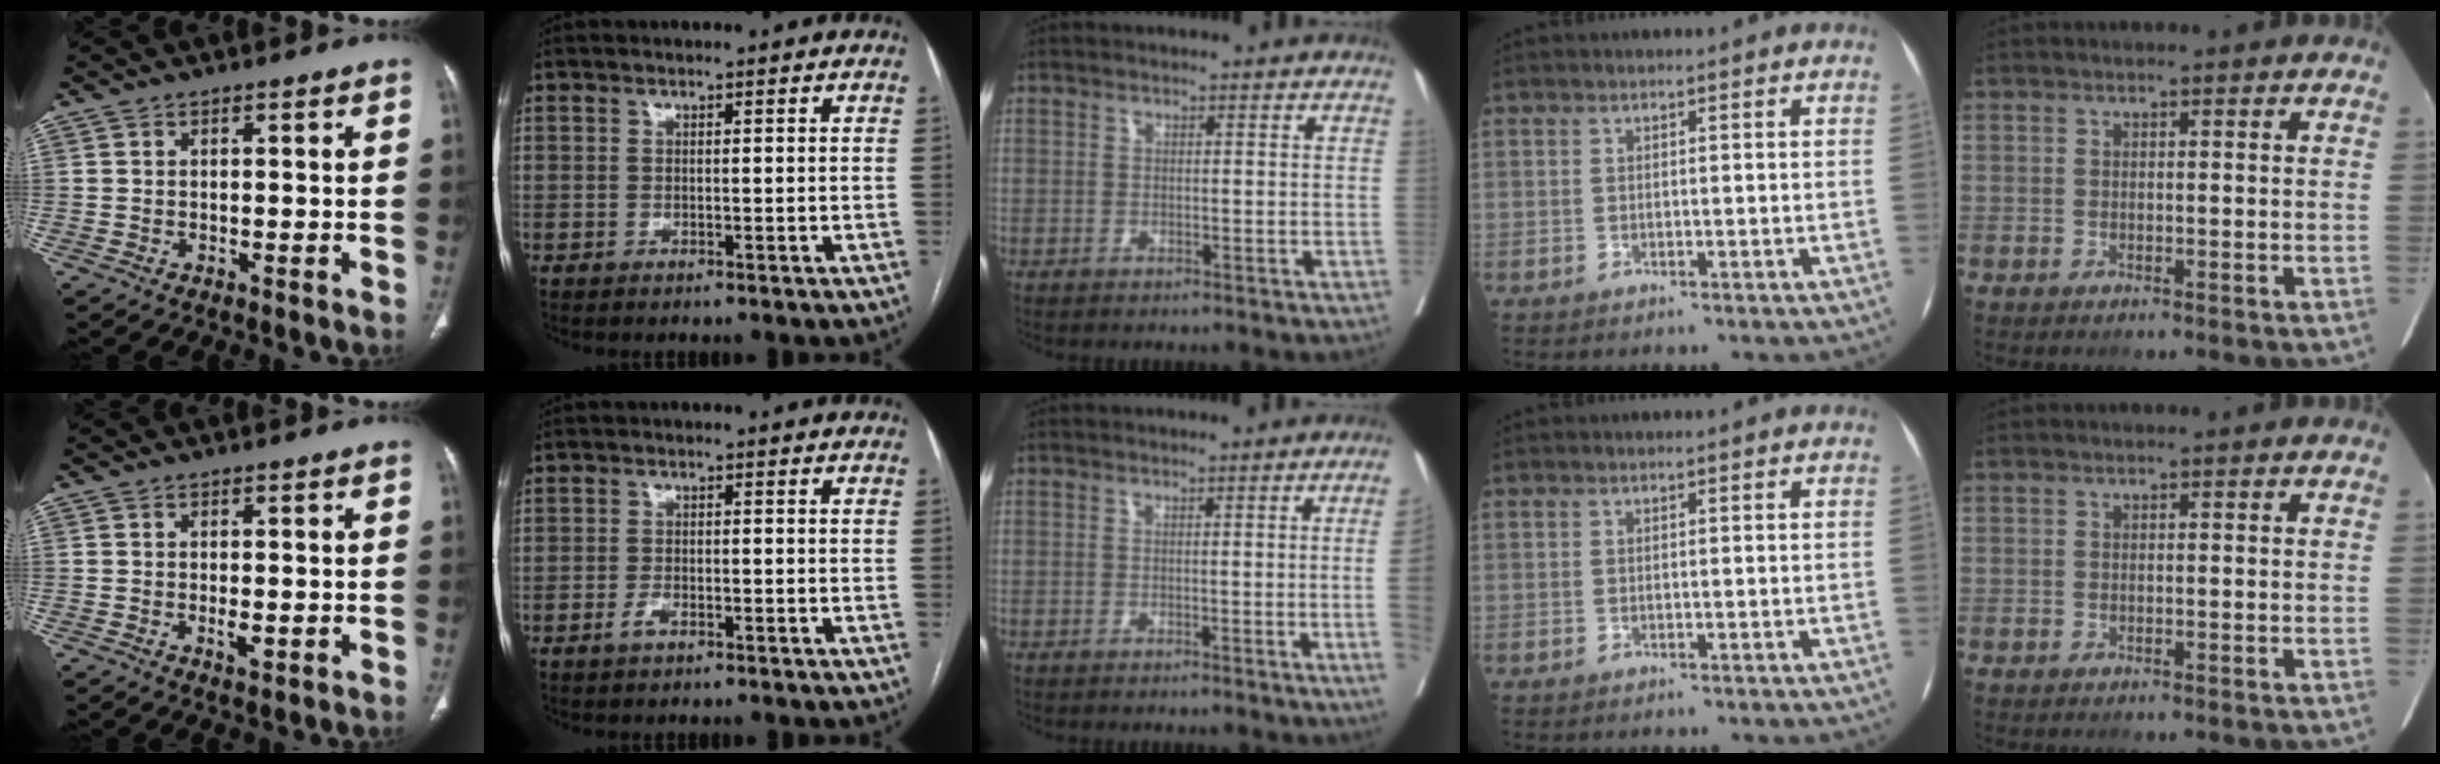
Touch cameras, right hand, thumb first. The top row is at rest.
{"thumb": {"total": 2.4, "force": [-0.6, 1.1, 2.0], "torque": [-0.035, -0.003, -0.007]}, "index": {"total": 1.6, "force": [-1.0, 0.6, 1.2], "torque": [-0.022, 0.001, -0.018]}, "middle": {"total": 4.5, "force": [-0.7, -1.6, 4.1], "torque": [-0.043, -0.008, -0.009]}}